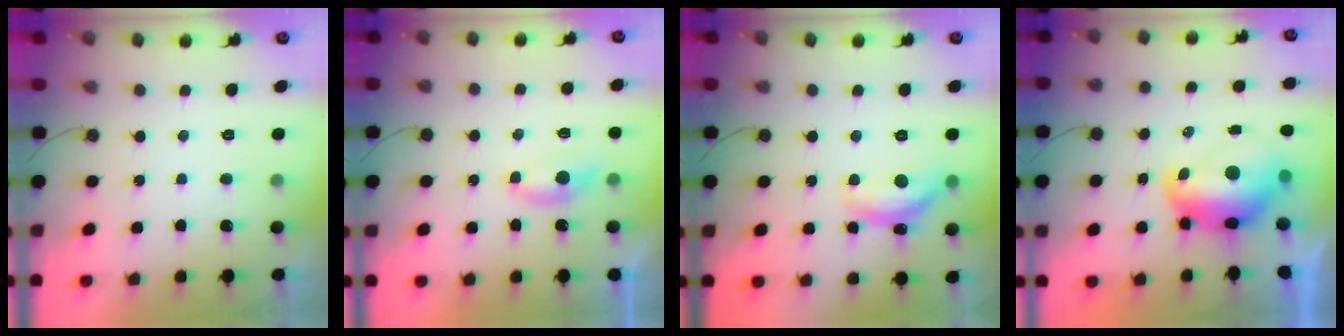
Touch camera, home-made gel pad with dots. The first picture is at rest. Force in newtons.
{"total": 3.9, "press": 3.9, "slide": 0.6}
{"total": 13.2, "press": 13.1, "slide": 0.7}
{"total": 11.8, "press": 11.7, "slide": 1.3}